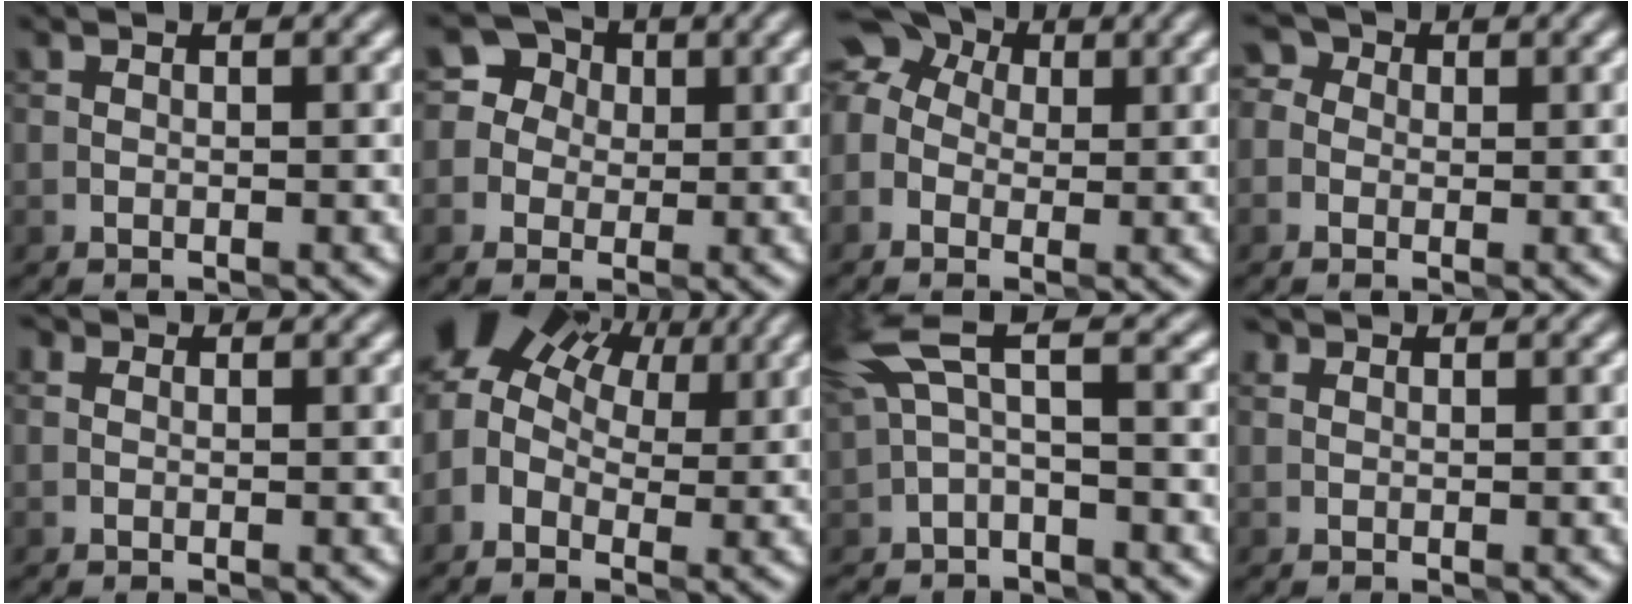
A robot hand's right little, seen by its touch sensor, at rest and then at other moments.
{"total": 4.9, "force": [1.5, 4.4, 1.5], "torque": [-0.002, 0.026, 0.005]}
{"total": 8.4, "force": [1.6, 6.7, 4.8], "torque": [-0.092, 0.033, -0.015]}
{"total": 2.9, "force": [0.7, 2.5, 1.2], "torque": [-0.009, 0.015, -0.014]}
{"total": 1.5, "force": [0.5, 1.1, 0.9], "torque": [-0.008, -0.001, -0.017]}
{"total": 8.2, "force": [2.6, 5.3, 5.7], "torque": [-0.105, 0.024, 0.040]}
{"total": 4.0, "force": [1.2, 1.4, 3.6], "torque": [-0.085, 0.010, 0.018]}
{"total": 0.6, "force": [0.4, 0.5, 0.3], "torque": [-0.005, -0.002, -0.003]}